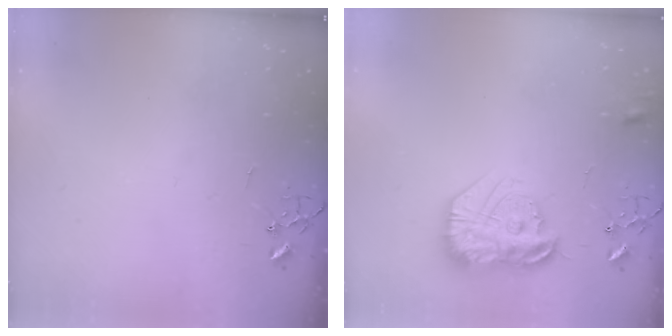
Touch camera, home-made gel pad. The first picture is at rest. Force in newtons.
{"total": 18.4, "press": 18.3, "slide": 1.7}